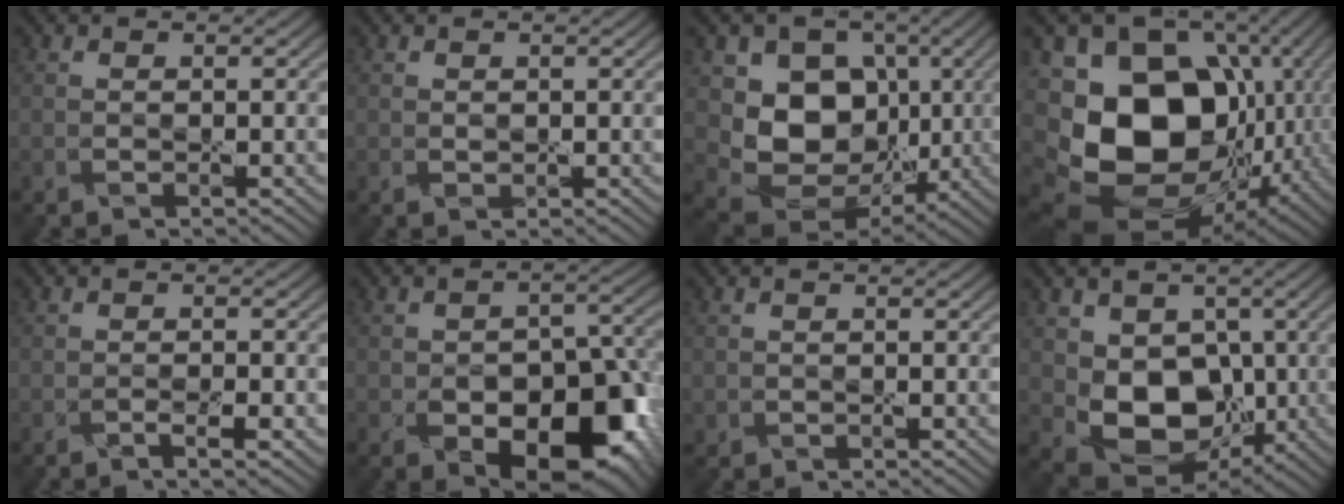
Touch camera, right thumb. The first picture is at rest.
{"total": 0.6, "force": [0.2, 0.5, 0.3], "torque": [-0.008, -0.004, 0.005]}
{"total": 10.7, "force": [0.8, 8.7, 6.1], "torque": [-0.126, -0.026, 0.012]}
{"total": 20.2, "force": [-2.8, 15.1, 13.1], "torque": [-0.272, -0.026, -0.030]}
{"total": 2.1, "force": [-1.0, 0.4, 1.7], "torque": [-0.031, 0.001, -0.019]}
{"total": 13.0, "force": [-5.7, 7.5, 9.0], "torque": [-0.124, -0.027, -0.079]}
{"total": 0.6, "force": [-0.2, 0.6, 0.0], "torque": [0.000, -0.008, -0.003]}
{"total": 8.8, "force": [-0.1, 6.7, 5.6], "torque": [-0.115, -0.027, 0.001]}